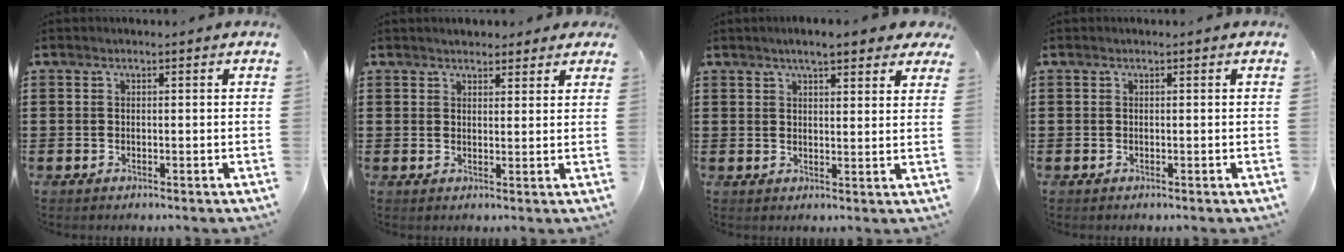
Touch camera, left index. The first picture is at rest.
{"total": 2.4, "force": [2.2, 0.8, 0.3], "torque": [-0.003, 0.001, 0.040]}
{"total": 4.7, "force": [3.9, 0.8, 2.6], "torque": [-0.053, -0.001, 0.067]}
{"total": 0.0}